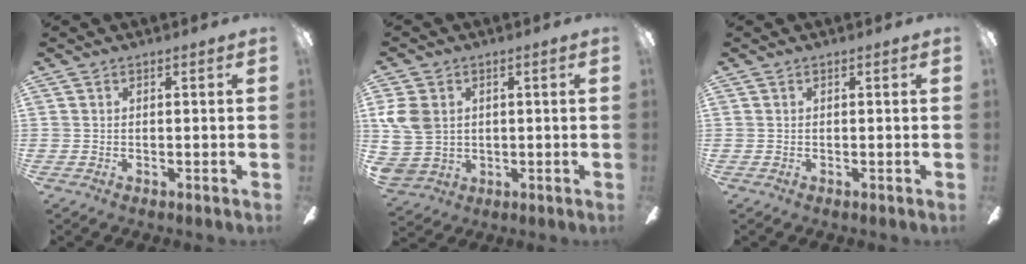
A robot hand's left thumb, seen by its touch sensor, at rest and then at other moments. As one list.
[{"total": 9.6, "force": [2.1, 7.9, 4.9], "torque": [-0.128, 0.009, 0.044]}, {"total": 0.0}]